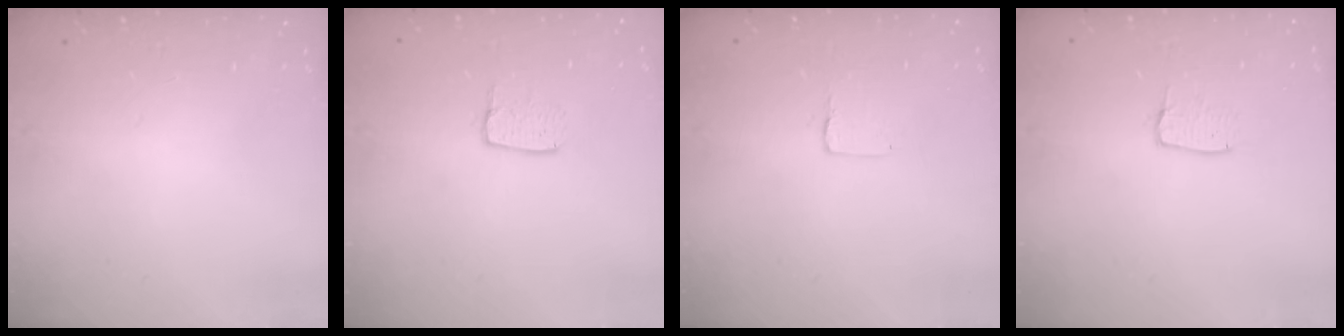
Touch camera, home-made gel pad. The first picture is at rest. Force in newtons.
{"total": 5.5, "press": 5.5, "slide": 0.3}
{"total": 1.0, "press": 1.0, "slide": 0.1}
{"total": 3.8, "press": 3.8, "slide": 0.3}